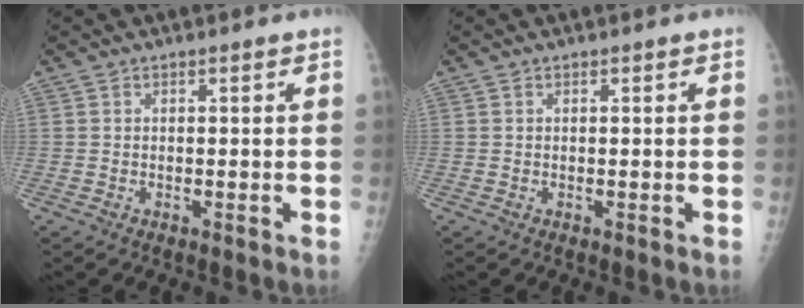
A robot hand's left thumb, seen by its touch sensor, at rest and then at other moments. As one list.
[{"total": 0.0}]